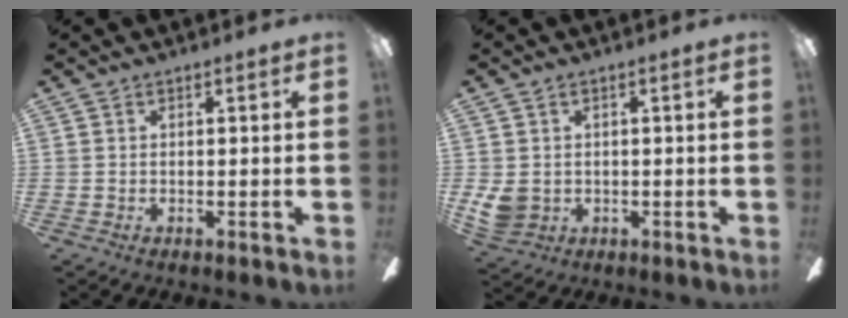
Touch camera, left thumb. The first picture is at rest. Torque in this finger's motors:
{"motor_torque": [0.21, 0.80, 0.33, -0.41, 0.02]}